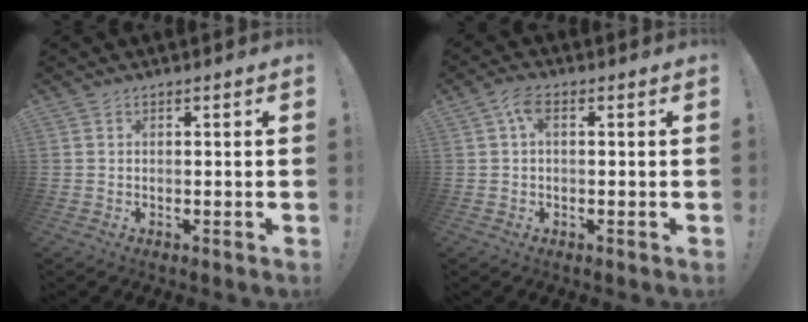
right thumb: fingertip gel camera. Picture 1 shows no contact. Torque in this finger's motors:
{"motor_torque": [0.05, 0.02, 0.51, 0.01, 0.14]}